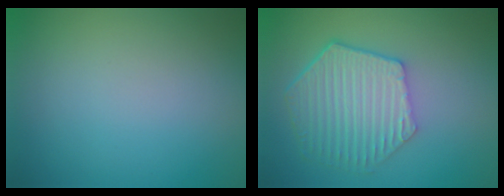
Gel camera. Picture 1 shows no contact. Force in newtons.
{"total": 6.6, "press": 5.1, "slide": 4.2}